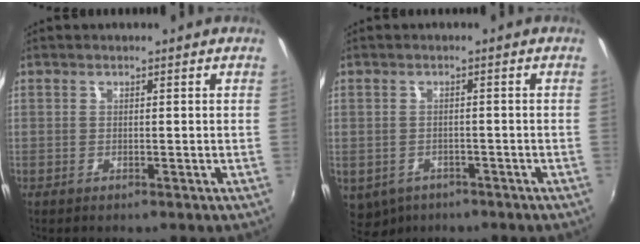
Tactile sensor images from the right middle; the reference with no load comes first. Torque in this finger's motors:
{"motor_torque": [-0.35, -0.13, 0.03, 0.01]}